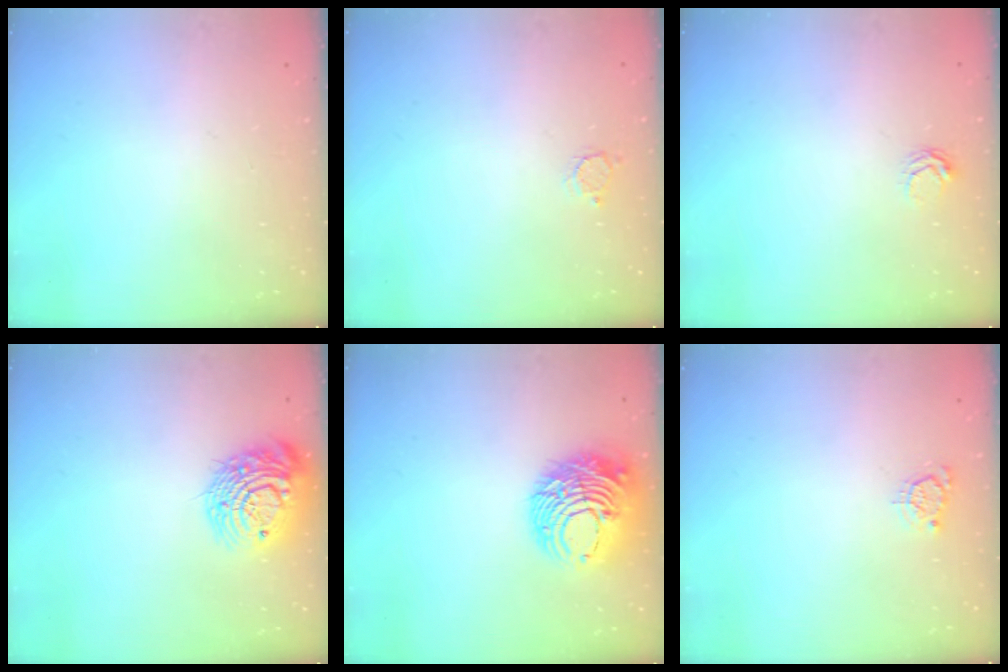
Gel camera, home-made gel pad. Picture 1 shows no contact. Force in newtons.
{"total": 2.4, "press": 2.4, "slide": 0.3}
{"total": 4.5, "press": 4.5, "slide": 0.5}
{"total": 15.5, "press": 15.4, "slide": 1.4}
{"total": 12.9, "press": 12.8, "slide": 1.5}
{"total": 3.5, "press": 3.5, "slide": 0.4}